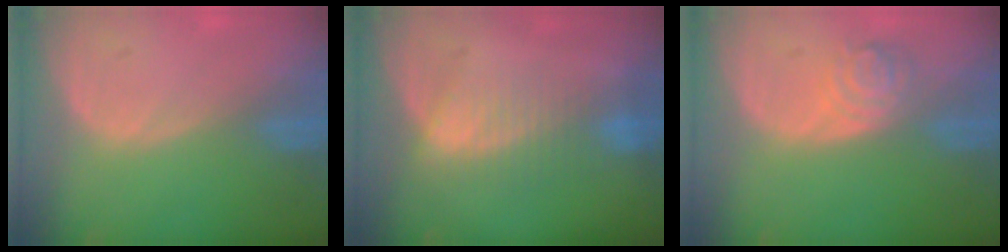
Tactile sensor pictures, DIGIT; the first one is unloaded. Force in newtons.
{"total": 6.9, "press": 6.3, "slide": 2.7}
{"total": 4.1, "press": 4.1, "slide": 0.1}